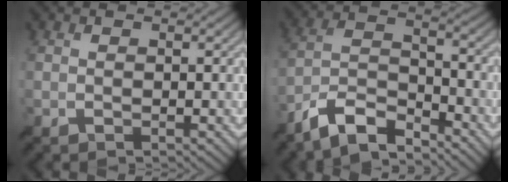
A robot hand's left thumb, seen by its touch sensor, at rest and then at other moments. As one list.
[{"total": 7.9, "force": [-6.6, 2.1, 3.8], "torque": [-0.075, 0.001, -0.141]}]